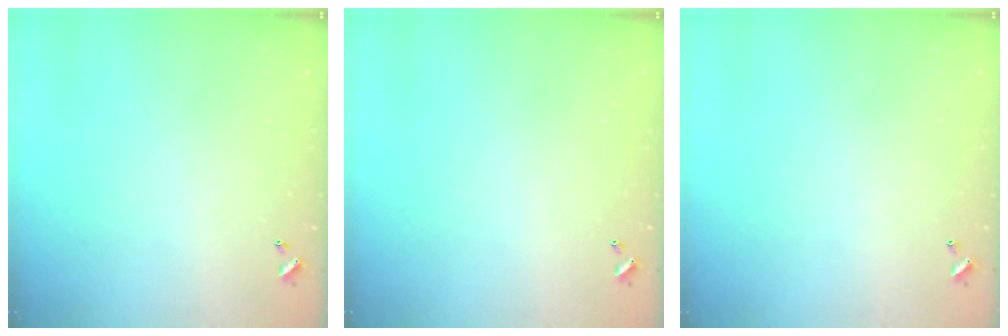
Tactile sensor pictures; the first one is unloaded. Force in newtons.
{"total": 0.0}
{"total": 0.0}